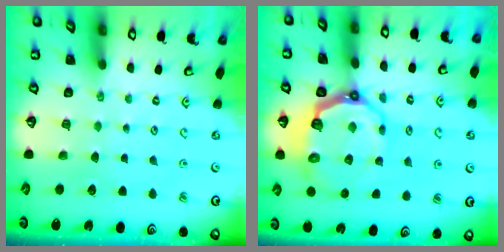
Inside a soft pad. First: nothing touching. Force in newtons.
{"total": 10.0, "press": 8.7, "slide": 5.0}